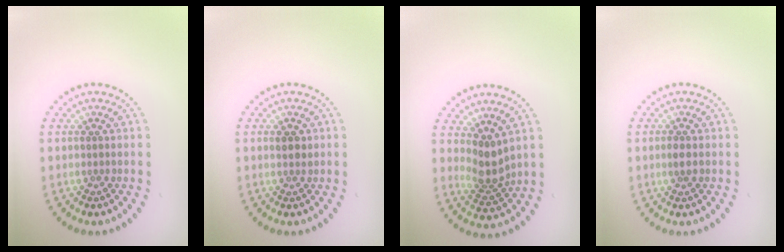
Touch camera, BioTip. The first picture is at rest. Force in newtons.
{"total": 1.1, "press": 1.0, "slide": 0.2}
{"total": 2.7, "press": 2.1, "slide": 1.8}
{"total": 1.1, "press": 1.1, "slide": 0.1}